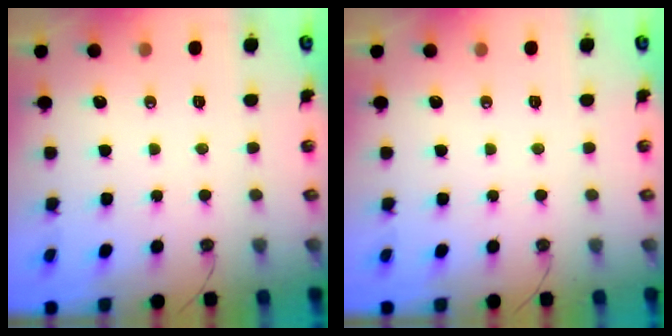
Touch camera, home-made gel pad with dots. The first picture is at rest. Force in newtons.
{"total": 0.0}